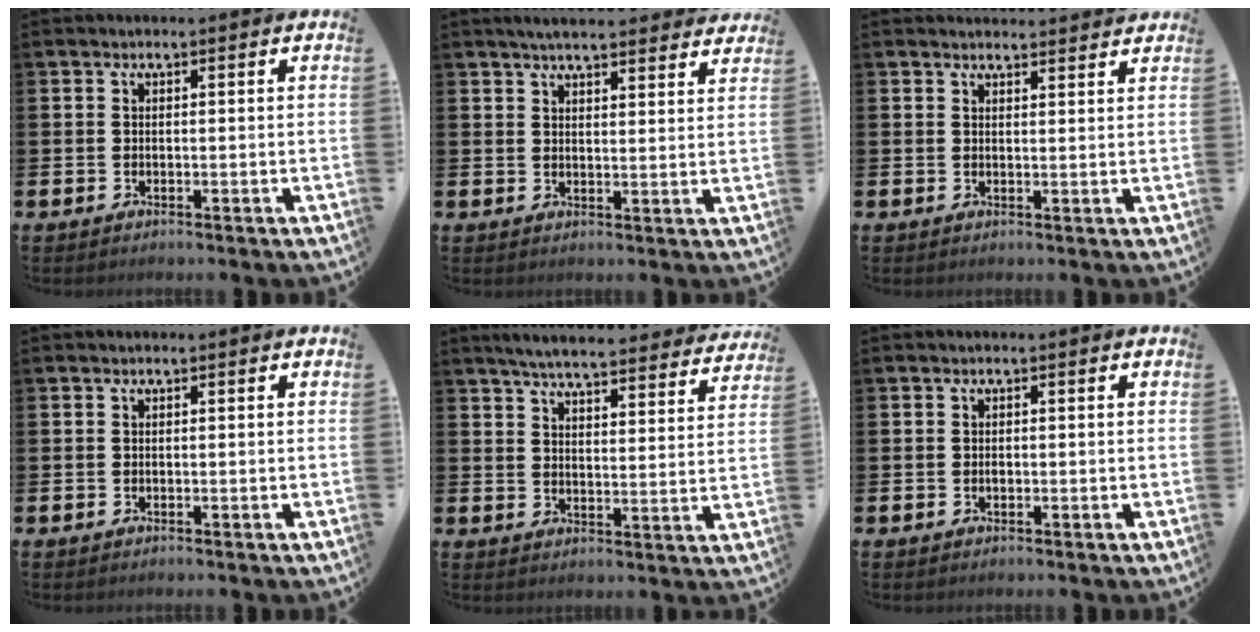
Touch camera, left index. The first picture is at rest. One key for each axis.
{"total": 4.5, "fx": 4.2, "fy": 0.5, "fz": 1.3, "tx": -0.026, "ty": -0.020, "tz": 0.074}
{"total": 2.2, "fx": 2.2, "fy": 0.2, "fz": -0.1, "tx": 0.008, "ty": -0.015, "tz": 0.038}
{"total": 0.0}
{"total": 5.8, "fx": 5.5, "fy": 0.3, "fz": 1.7, "tx": -0.042, "ty": -0.041, "tz": 0.092}
{"total": 0.6, "fx": -0.1, "fy": 0.4, "fz": 0.4, "tx": -0.004, "ty": 0.000, "tz": -0.004}